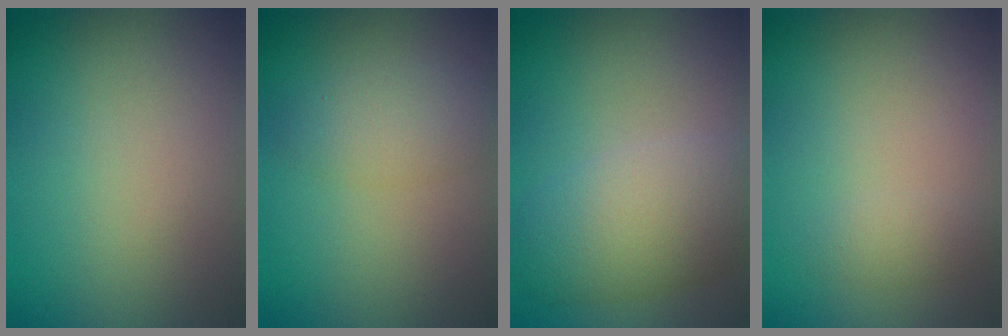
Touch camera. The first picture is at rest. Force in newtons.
{"total": 2.6, "press": 2.6, "slide": 0.2}
{"total": 6.7, "press": 6.7, "slide": 0.2}
{"total": 1.2, "press": 1.2, "slide": 0.1}